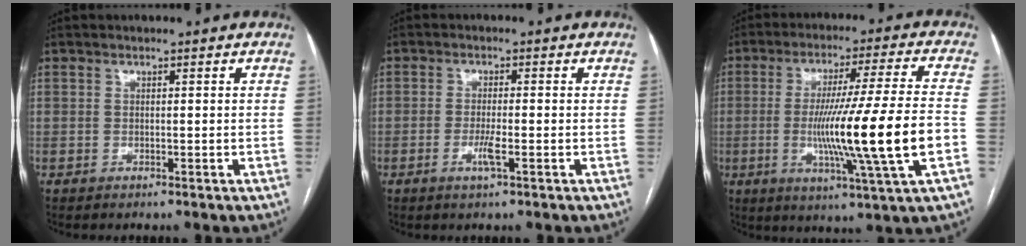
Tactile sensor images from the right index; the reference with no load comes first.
{"total": 3.0, "force": [-1.1, 0.1, 2.7], "torque": [-0.057, -0.005, -0.022]}
{"total": 17.8, "force": [-3.5, -1.4, 17.4], "torque": [-0.302, -0.017, -0.061]}